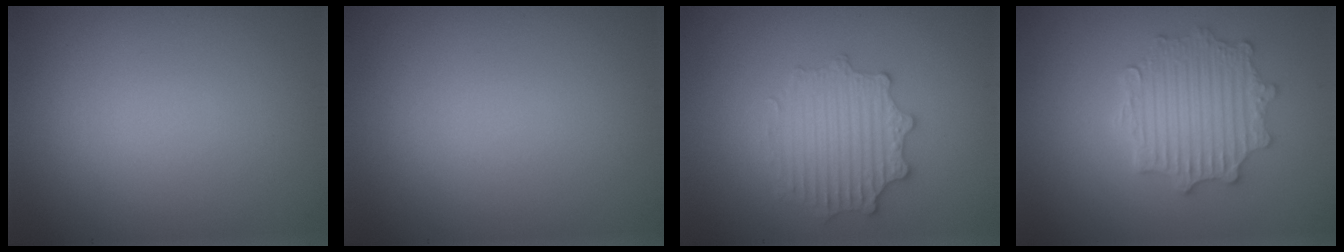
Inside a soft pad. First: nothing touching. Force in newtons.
{"total": 0.0}
{"total": 3.0, "press": 2.9, "slide": 0.8}
{"total": 4.9, "press": 4.0, "slide": 2.9}